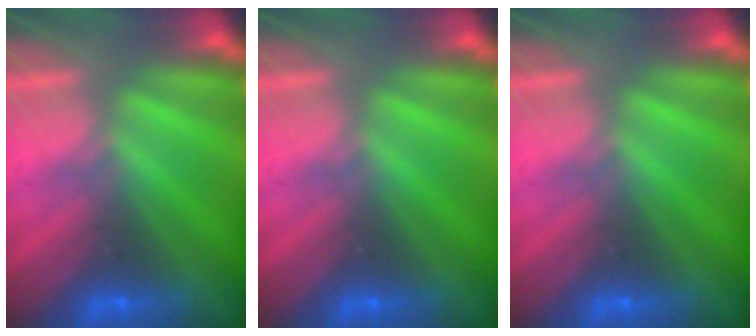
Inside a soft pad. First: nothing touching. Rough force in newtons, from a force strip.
{"total": 0.0}
{"total": 0.0}